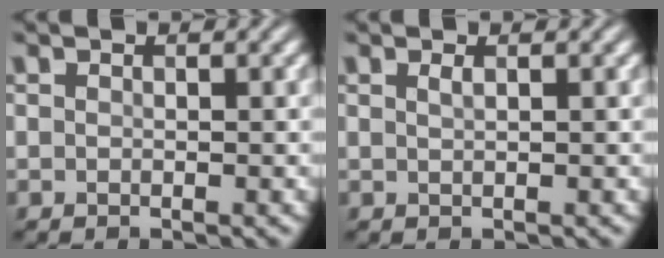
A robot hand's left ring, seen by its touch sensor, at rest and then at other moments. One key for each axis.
{"total": 0.7, "fx": 0.3, "fy": 0.3, "fz": 0.6, "tx": -0.007, "ty": 0.001, "tz": 0.005}